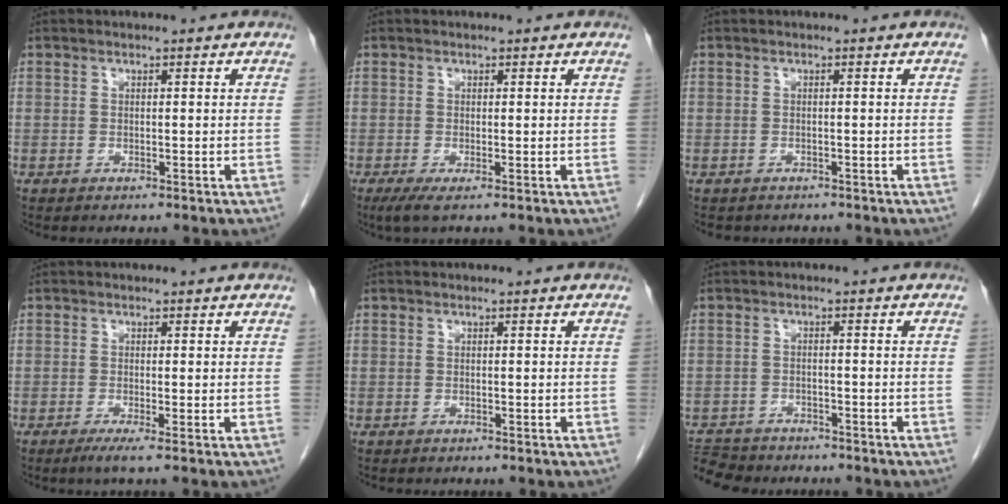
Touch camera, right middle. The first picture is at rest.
{"total": 2.1, "force": [-1.2, 0.1, 1.7], "torque": [-0.036, -0.009, -0.021]}
{"total": 2.4, "force": [-2.1, 1.2, 0.3], "torque": [-0.011, 0.000, -0.028]}
{"total": 1.8, "force": [-1.0, -0.3, 1.5], "torque": [-0.024, -0.005, -0.018]}
{"total": 0.0}
{"total": 8.2, "force": [-7.4, 3.3, 1.6], "torque": [-0.043, -0.002, -0.115]}